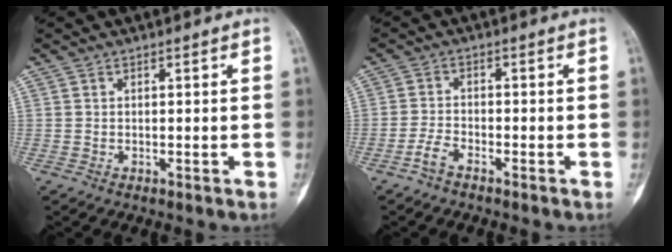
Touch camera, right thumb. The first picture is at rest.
{"total": 2.7, "force": [-2.0, 0.9, 1.5], "torque": [-0.038, 0.012, -0.043]}